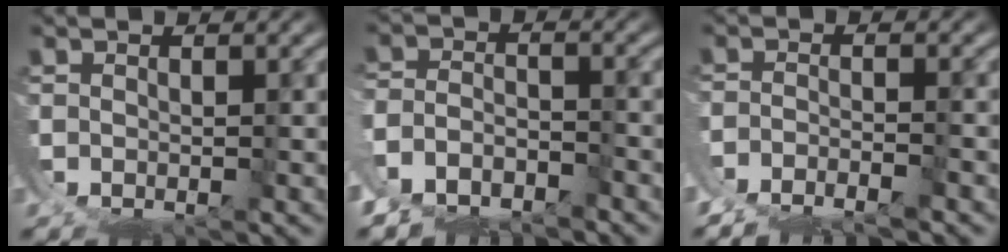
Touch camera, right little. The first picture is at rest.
{"total": 6.1, "force": [-3.9, 4.1, 2.3], "torque": [-0.049, -0.022, -0.066]}
{"total": 4.1, "force": [-3.7, 0.3, 1.7], "torque": [-0.021, -0.003, -0.061]}